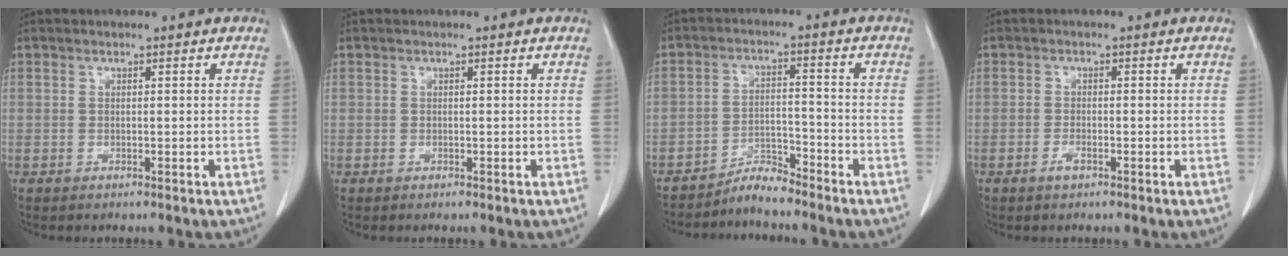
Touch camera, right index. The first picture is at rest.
{"total": 0.0}
{"total": 3.8, "force": [-3.8, 0.2, 0.2], "torque": [0.002, -0.006, -0.068]}
{"total": 1.5, "force": [-0.9, 0.3, 1.1], "torque": [-0.022, 0.000, -0.016]}